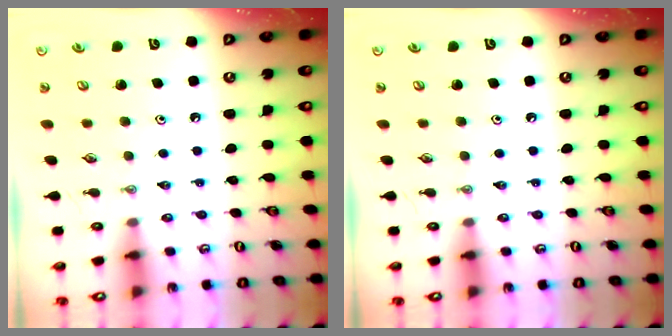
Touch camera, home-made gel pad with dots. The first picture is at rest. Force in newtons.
{"total": 0.0}